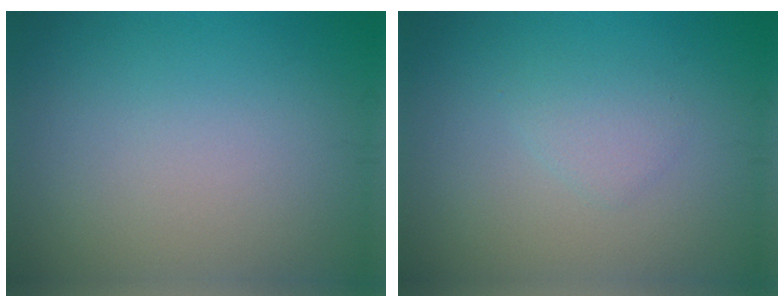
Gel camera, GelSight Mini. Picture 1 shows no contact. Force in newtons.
{"total": 1.4, "press": 1.4, "slide": 0.1}